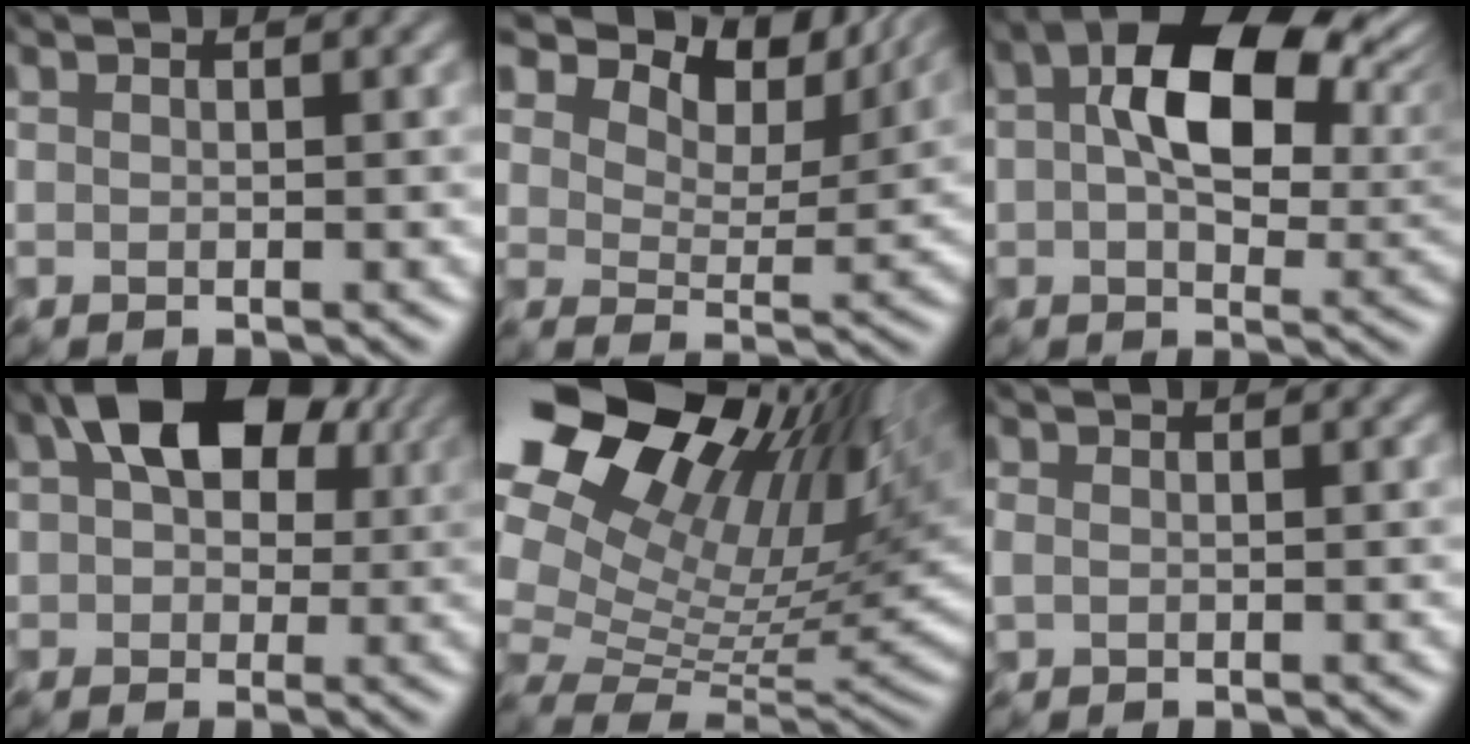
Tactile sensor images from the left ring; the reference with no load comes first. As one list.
[{"total": 11.7, "force": [8.9, 5.2, 5.5], "torque": [-0.103, -0.003, 0.126]}, {"total": 11.2, "force": [3.0, 6.4, 8.7], "torque": [-0.141, 0.006, 0.045]}, {"total": 9.0, "force": [3.3, 5.7, 6.1], "torque": [-0.098, 0.020, 0.040]}, {"total": 18.0, "force": [10.3, 8.9, 11.9], "torque": [-0.213, 0.041, 0.169]}, {"total": 0.7, "force": [-0.1, 0.6, 0.4], "torque": [-0.011, -0.003, -0.002]}]